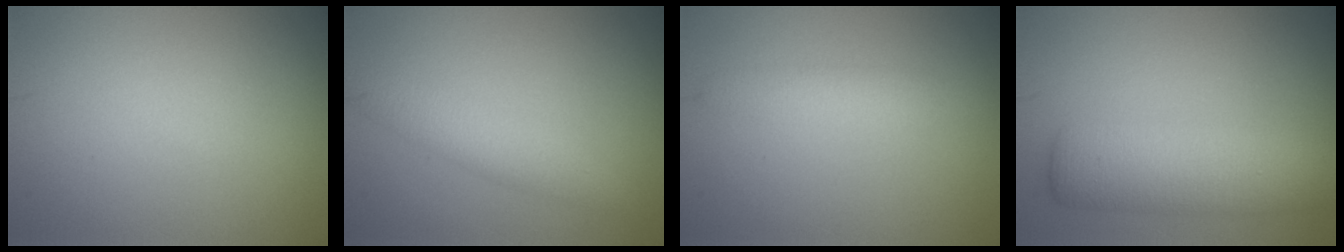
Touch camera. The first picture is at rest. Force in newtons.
{"total": 2.5, "press": 2.5, "slide": 0.1}
{"total": 2.0, "press": 2.0, "slide": 0.1}
{"total": 6.0, "press": 6.0, "slide": 0.1}